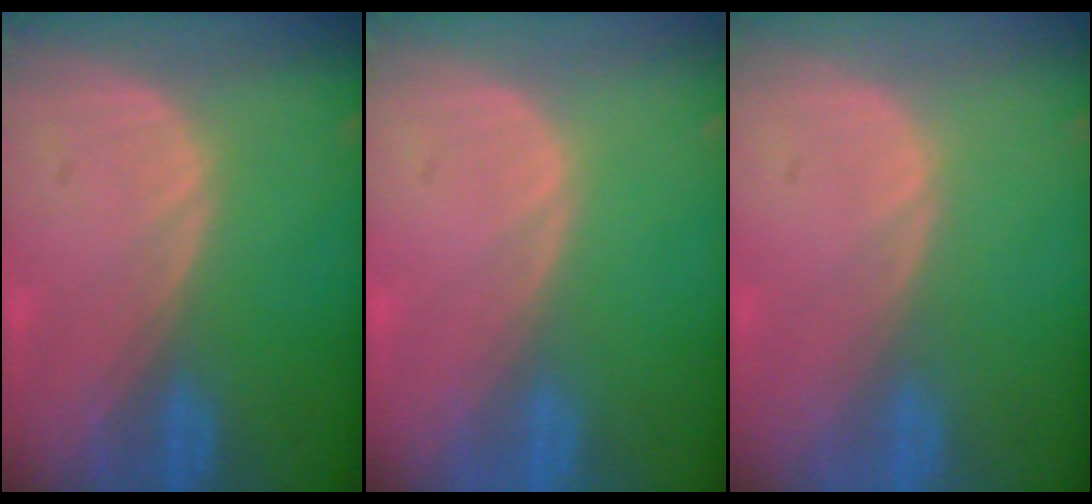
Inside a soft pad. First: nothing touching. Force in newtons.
{"total": 0.0}
{"total": 0.0}